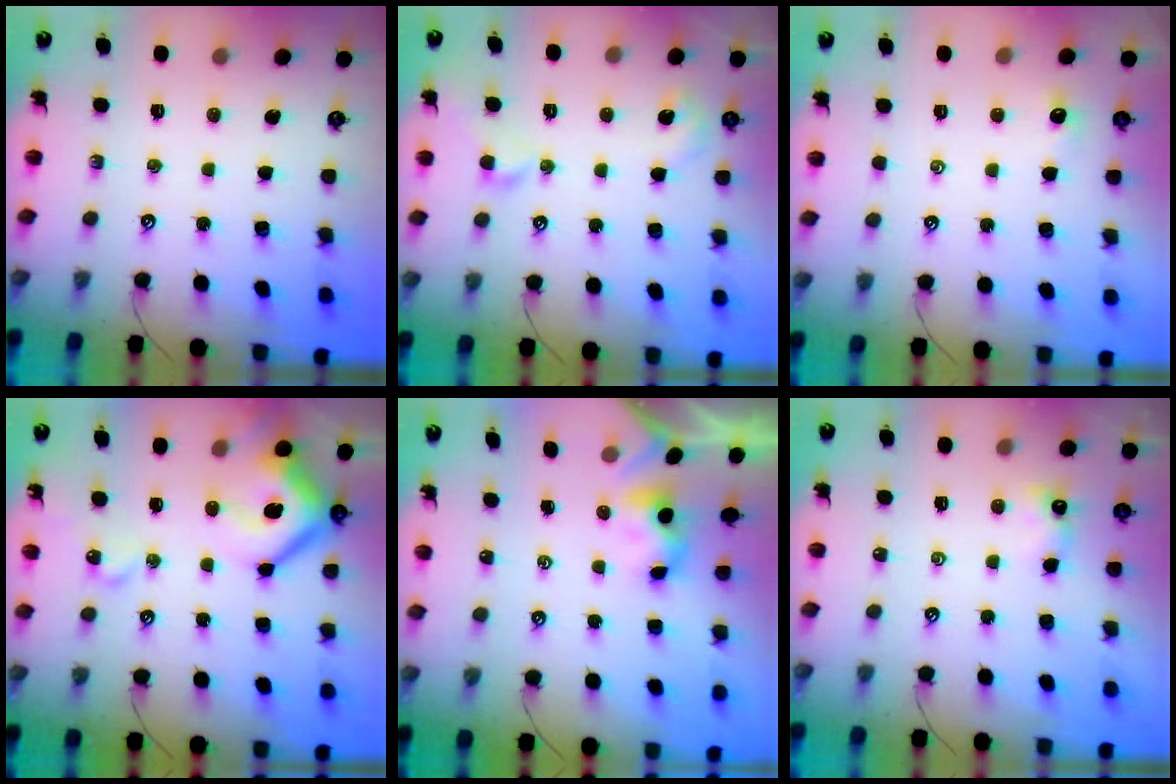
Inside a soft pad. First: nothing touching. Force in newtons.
{"total": 3.5, "press": 3.4, "slide": 0.5}
{"total": 2.3, "press": 2.3, "slide": 0.4}
{"total": 16.4, "press": 16.3, "slide": 2.1}
{"total": 0.6, "press": 0.4, "slide": 0.3}
{"total": 1.6, "press": 1.6, "slide": 0.4}